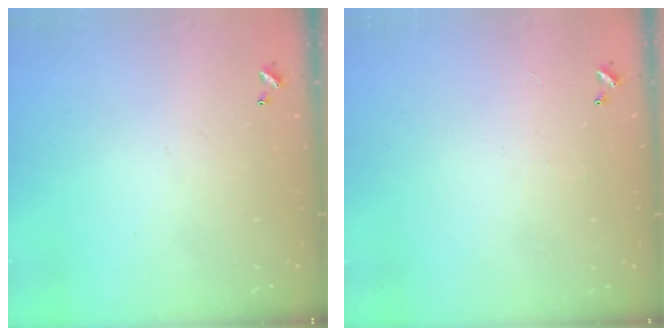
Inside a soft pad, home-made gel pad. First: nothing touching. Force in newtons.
{"total": 0.6, "press": 0.2, "slide": 0.6}